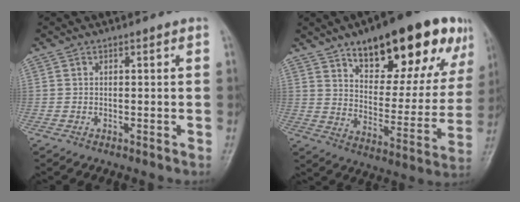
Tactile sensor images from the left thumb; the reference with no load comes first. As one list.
[{"total": 25.9, "force": [15.0, 10.5, 18.3], "torque": [-0.206, -0.036, 0.221]}]